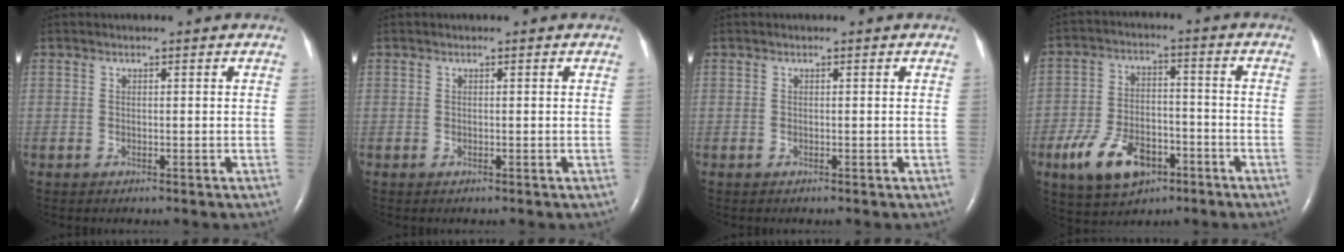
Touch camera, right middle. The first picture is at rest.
{"total": 0.0}
{"total": 0.0}
{"total": 11.2, "force": [-5.7, 6.2, 7.3], "torque": [-0.148, 0.005, -0.093]}